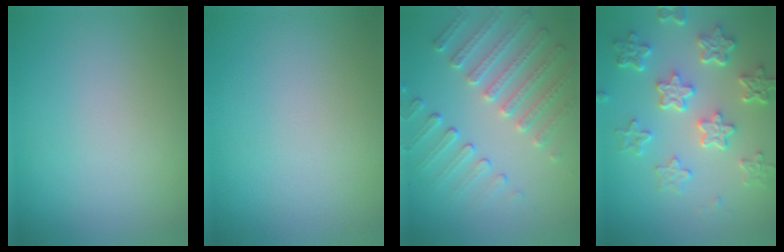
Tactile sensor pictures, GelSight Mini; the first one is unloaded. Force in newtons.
{"total": 0.0}
{"total": 4.2, "press": 3.6, "slide": 2.1}
{"total": 6.2, "press": 4.7, "slide": 4.0}